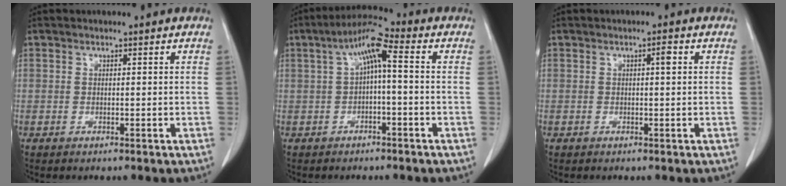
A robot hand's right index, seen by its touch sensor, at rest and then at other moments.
{"total": 6.7, "force": [0.9, 1.2, 6.6], "torque": [-0.120, 0.030, 0.013]}
{"total": 1.3, "force": [0.4, 0.1, 1.2], "torque": [-0.020, 0.003, 0.005]}